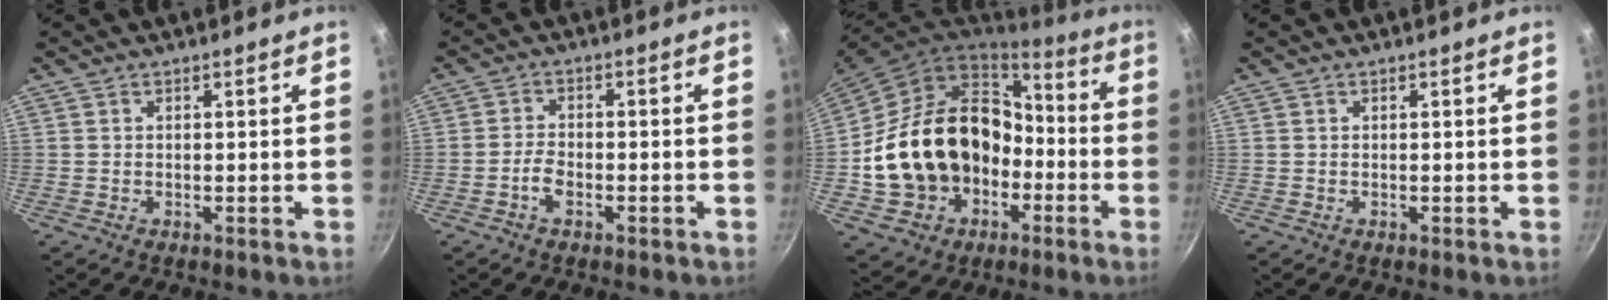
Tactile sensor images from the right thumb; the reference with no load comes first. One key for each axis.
{"total": 3.4, "fx": -1.7, "fy": 1.6, "fz": 2.4, "tx": -0.047, "ty": 0.016, "tz": -0.036}
{"total": 22.9, "fx": -4.0, "fy": 18.2, "fz": 13.3, "tx": -0.207, "ty": 0.064, "tz": -0.039}
{"total": 0.0}